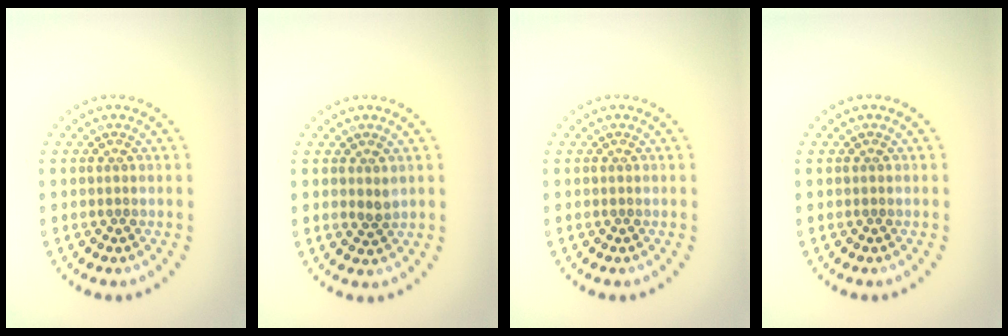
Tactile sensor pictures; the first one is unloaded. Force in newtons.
{"total": 0.9, "press": 0.9, "slide": 0.3}
{"total": 0.0}
{"total": 0.0}